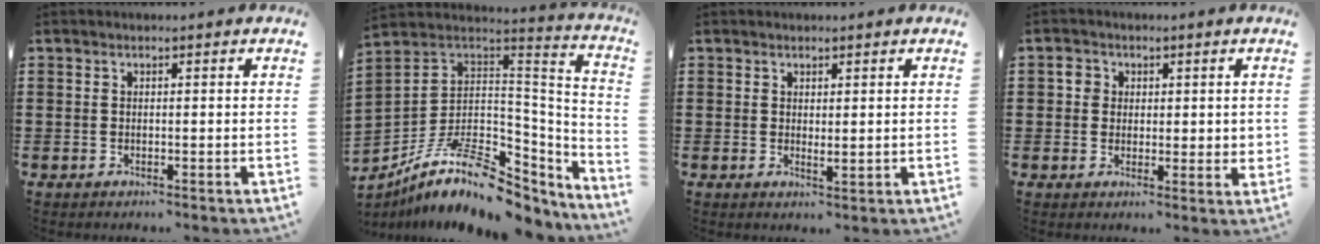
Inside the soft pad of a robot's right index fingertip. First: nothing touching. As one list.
[{"total": 12.6, "force": [-7.0, 5.9, 8.7], "torque": [-0.179, 0.011, -0.121]}, {"total": 1.2, "force": [0.9, 0.2, 0.7], "torque": [-0.015, 0.000, 0.017]}, {"total": 3.3, "force": [1.1, 2.9, 1.2], "torque": [-0.027, 0.011, 0.017]}]